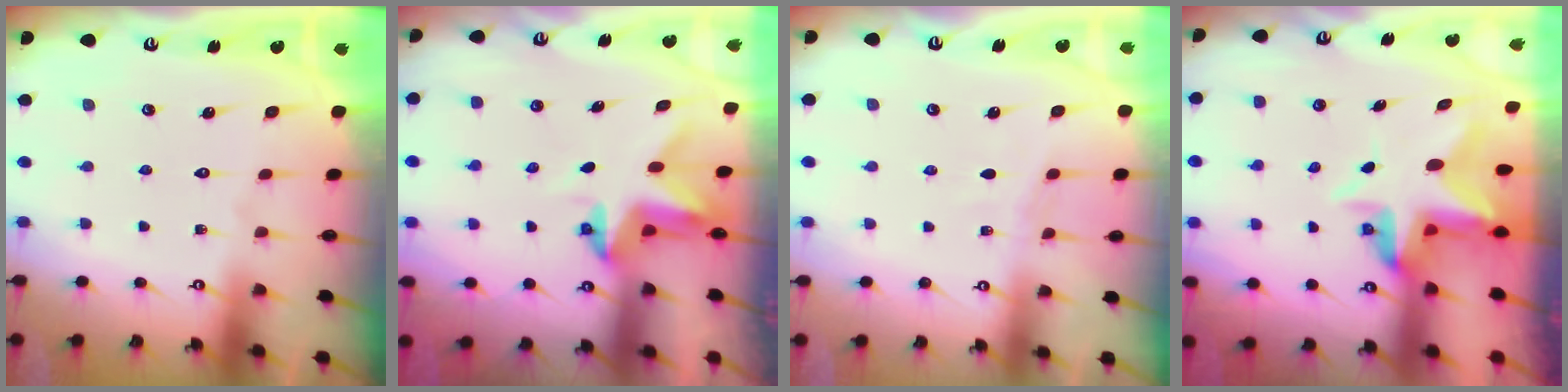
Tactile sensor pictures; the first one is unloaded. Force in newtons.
{"total": 3.2, "press": 3.2, "slide": 0.1}
{"total": 3.2, "press": 3.2, "slide": 0.4}
{"total": 5.9, "press": 5.8, "slide": 0.6}